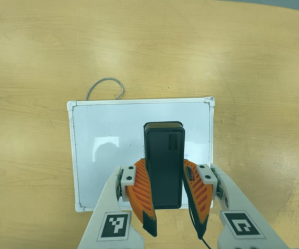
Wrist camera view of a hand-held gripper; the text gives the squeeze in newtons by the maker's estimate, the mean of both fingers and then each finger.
{"total": 9.3, "left": 8.3, "right": 10.3}